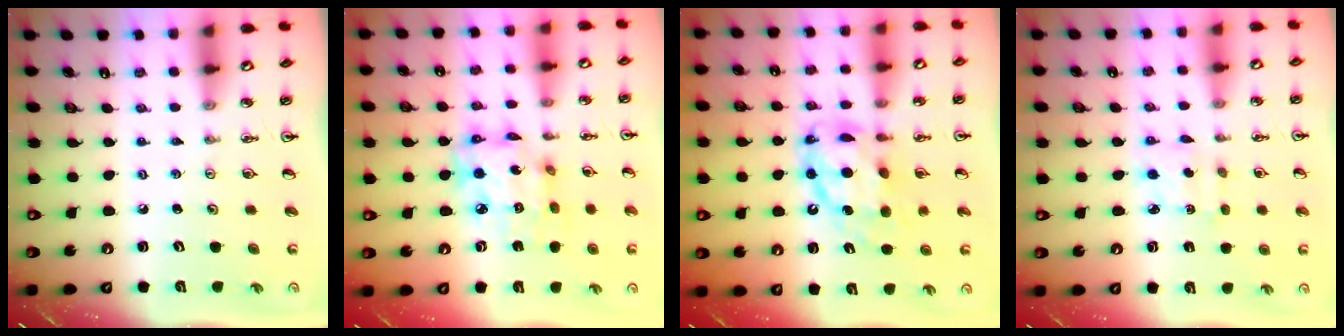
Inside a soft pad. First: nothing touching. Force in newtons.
{"total": 12.8, "press": 12.7, "slide": 1.7}
{"total": 12.9, "press": 12.8, "slide": 1.0}
{"total": 2.0, "press": 2.0, "slide": 0.2}